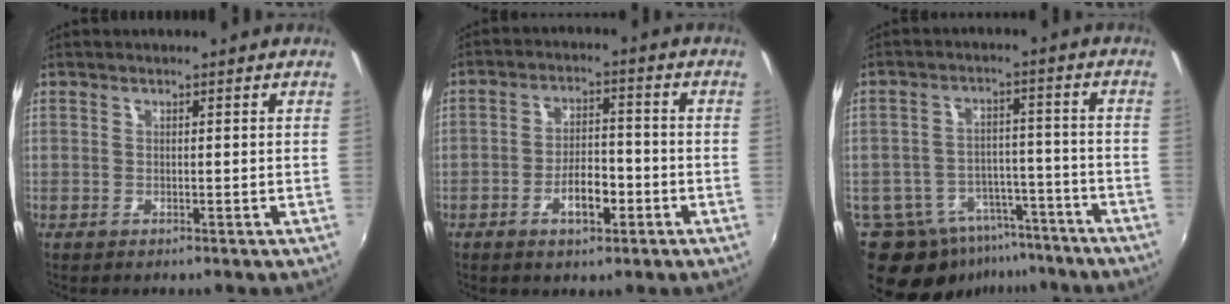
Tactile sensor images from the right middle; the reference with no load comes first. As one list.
[{"total": 6.2, "force": [-2.8, 2.7, 4.7], "torque": [-0.090, 0.006, -0.041]}, {"total": 14.8, "force": [-10.6, 8.8, 5.4], "torque": [-0.124, 0.016, -0.136]}]